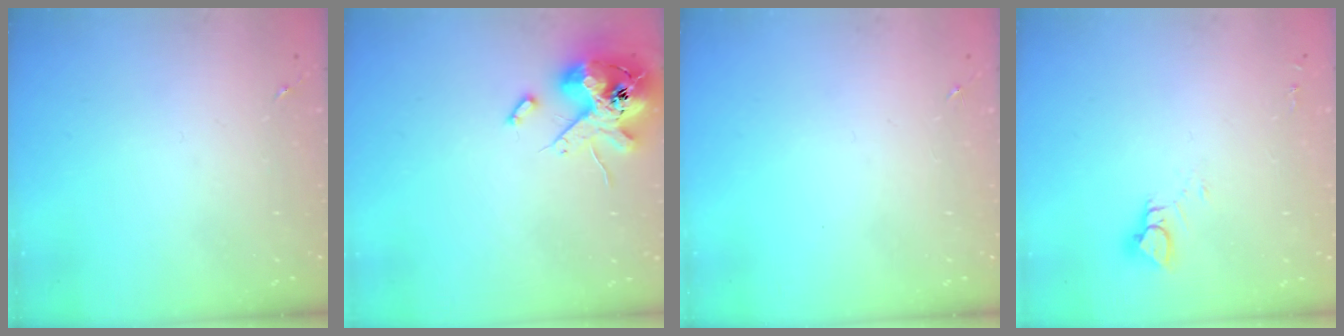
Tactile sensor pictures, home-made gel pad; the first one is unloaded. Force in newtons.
{"total": 14.9, "press": 14.7, "slide": 2.3}
{"total": 0.0}
{"total": 4.5, "press": 4.5, "slide": 0.4}